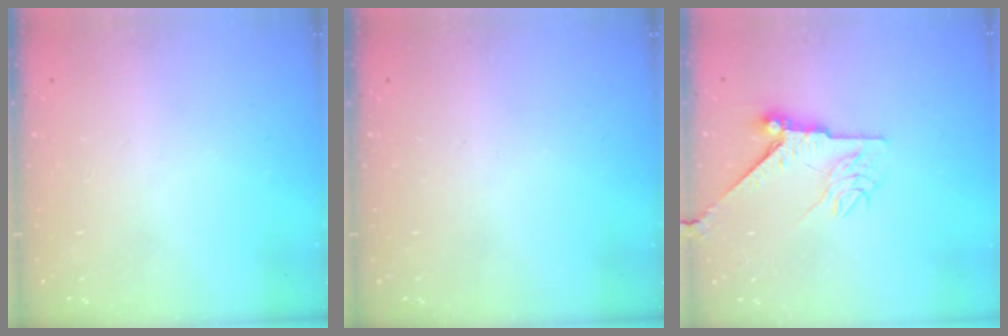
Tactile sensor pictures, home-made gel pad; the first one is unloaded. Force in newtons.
{"total": 0.0}
{"total": 8.2, "press": 8.1, "slide": 0.7}